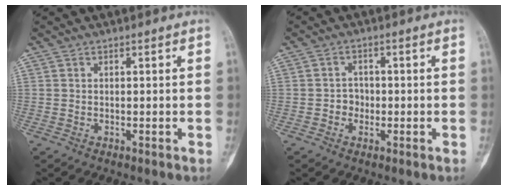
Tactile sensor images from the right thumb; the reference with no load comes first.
{"total": 2.5, "force": [-0.7, 2.2, 0.9], "torque": [0.003, 0.010, -0.018]}